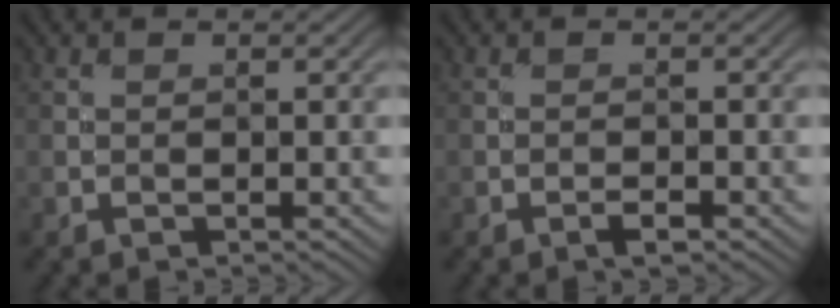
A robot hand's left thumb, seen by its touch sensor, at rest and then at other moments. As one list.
[{"total": 1.3, "force": [-0.8, 0.3, 1.0], "torque": [-0.016, 0.002, -0.017]}]